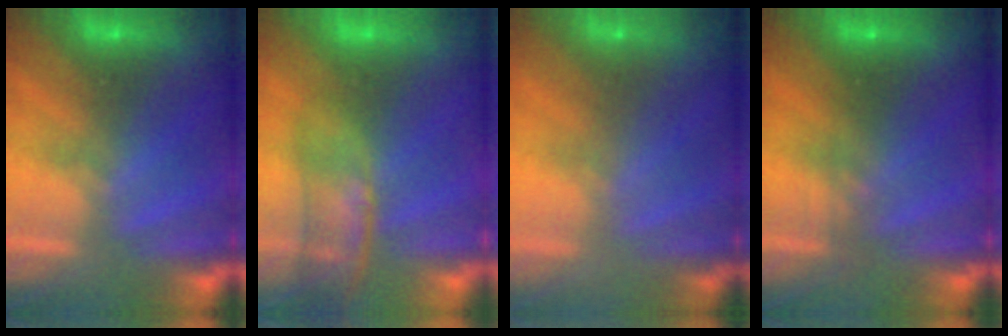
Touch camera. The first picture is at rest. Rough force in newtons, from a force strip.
{"total": 3.1}
{"total": 7.6}
{"total": 2.3}